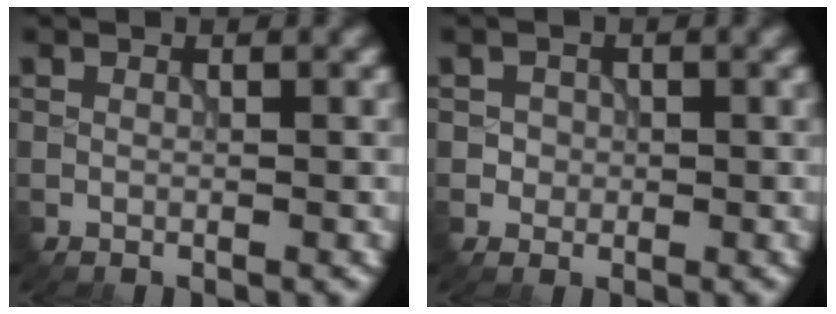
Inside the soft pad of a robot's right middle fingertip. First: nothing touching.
{"total": 1.3, "force": [0.0, 1.3, 0.3], "torque": [0.006, -0.004, 0.002]}